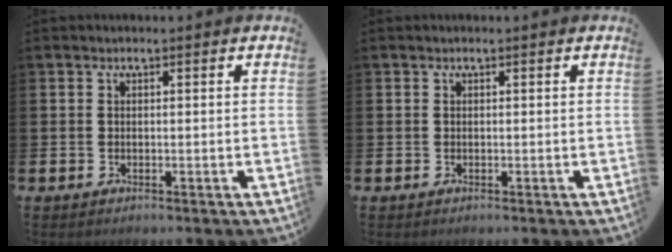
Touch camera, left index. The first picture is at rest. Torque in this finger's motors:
{"motor_torque": [-0.28, -0.09, 0.03, 0.00]}